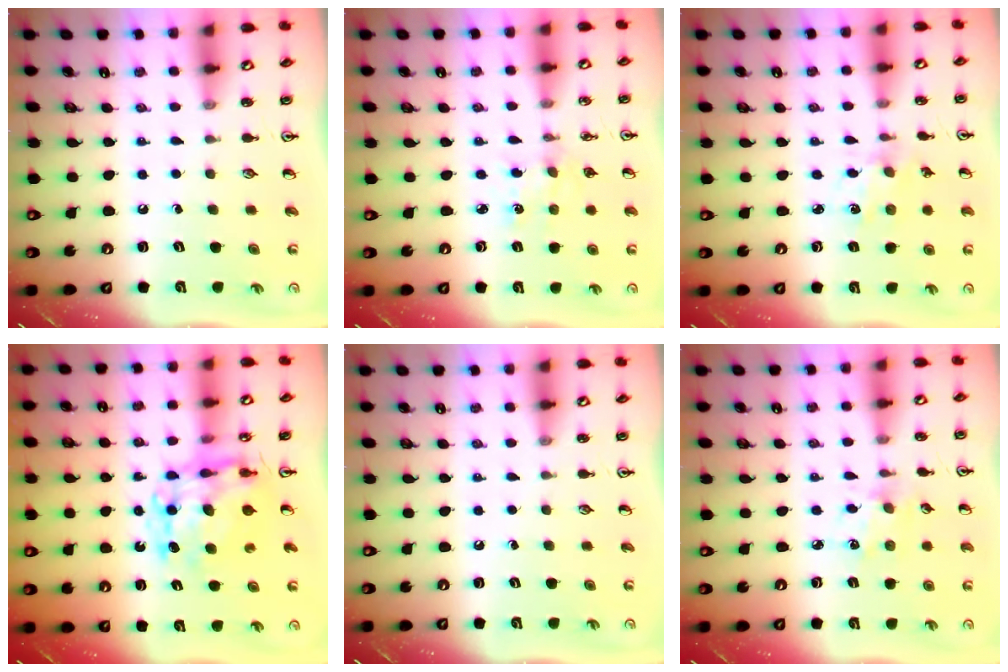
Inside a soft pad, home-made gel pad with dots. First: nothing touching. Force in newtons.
{"total": 3.9, "press": 3.8, "slide": 0.4}
{"total": 1.3, "press": 1.3, "slide": 0.1}
{"total": 10.9, "press": 10.9, "slide": 0.9}
{"total": 0.0}
{"total": 2.8, "press": 2.8, "slide": 0.5}